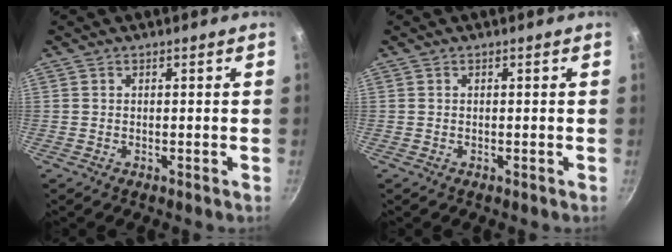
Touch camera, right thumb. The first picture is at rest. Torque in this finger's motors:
{"motor_torque": [-0.02, 0.00, 0.16, 0.01, 0.00]}